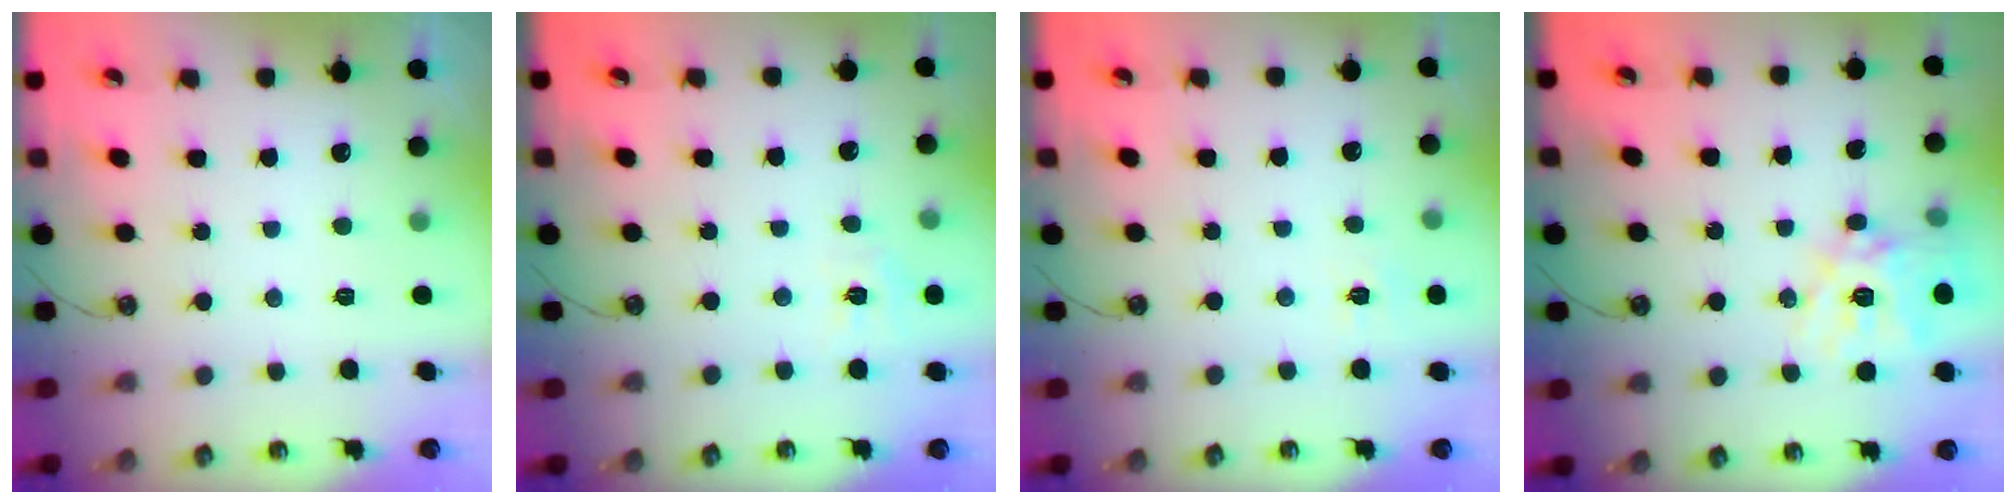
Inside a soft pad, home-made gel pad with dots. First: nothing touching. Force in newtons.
{"total": 5.7, "press": 5.7, "slide": 0.6}
{"total": 5.0, "press": 5.0, "slide": 0.6}
{"total": 16.6, "press": 16.5, "slide": 1.6}